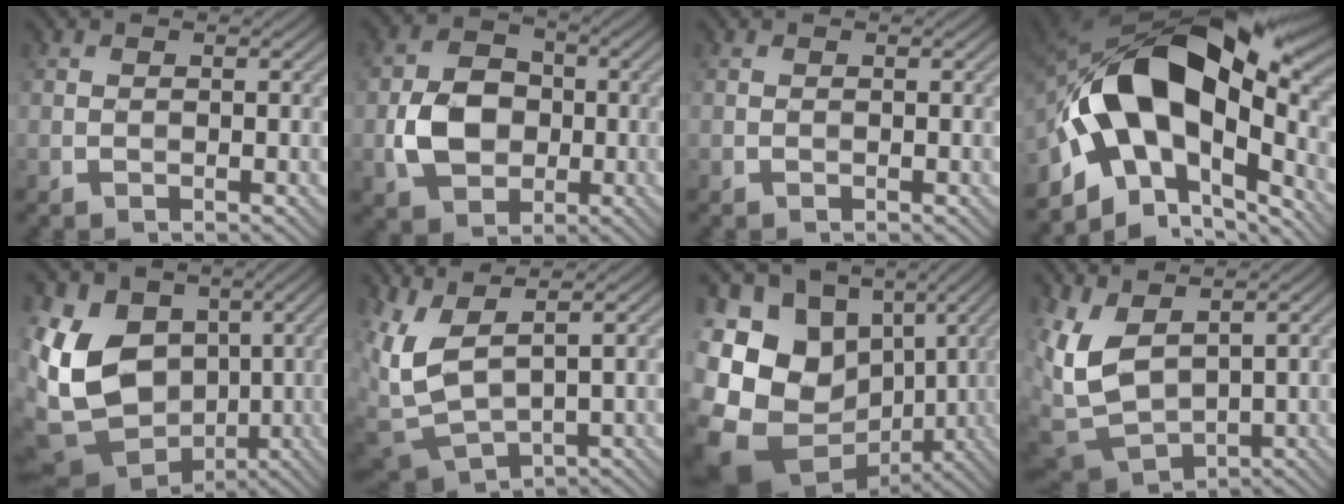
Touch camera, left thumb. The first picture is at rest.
{"total": 7.2, "force": [-1.2, 5.6, 4.3], "torque": [-0.087, -0.002, -0.028]}
{"total": 0.0}
{"total": 18.0, "force": [-2.4, 10.6, 14.3], "torque": [-0.247, 0.013, -0.048]}
{"total": 14.0, "force": [-0.5, 10.9, 8.8], "torque": [-0.225, -0.014, 0.012]}
{"total": 8.3, "force": [3.3, 3.3, 6.9], "torque": [-0.189, -0.008, 0.075]}
{"total": 19.3, "force": [-2.5, 15.2, 11.6], "torque": [-0.251, -0.024, -0.028]}
{"total": 8.7, "force": [2.7, 5.0, 6.7], "torque": [-0.190, -0.012, 0.055]}